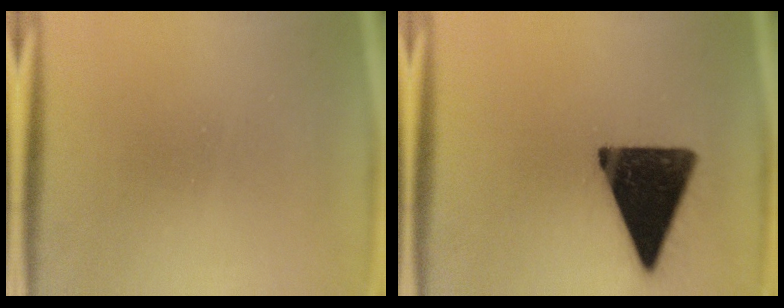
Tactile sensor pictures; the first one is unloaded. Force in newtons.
{"total": 16.1}